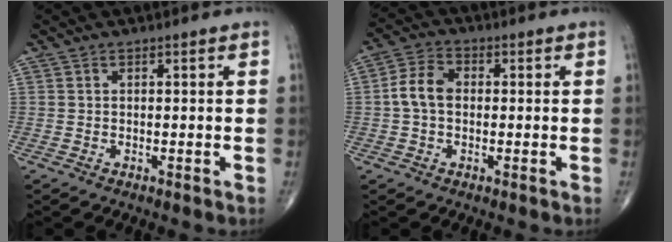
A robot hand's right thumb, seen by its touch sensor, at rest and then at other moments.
{"total": 5.9, "force": [-0.2, 4.1, 4.3], "torque": [-0.082, 0.020, -0.012]}